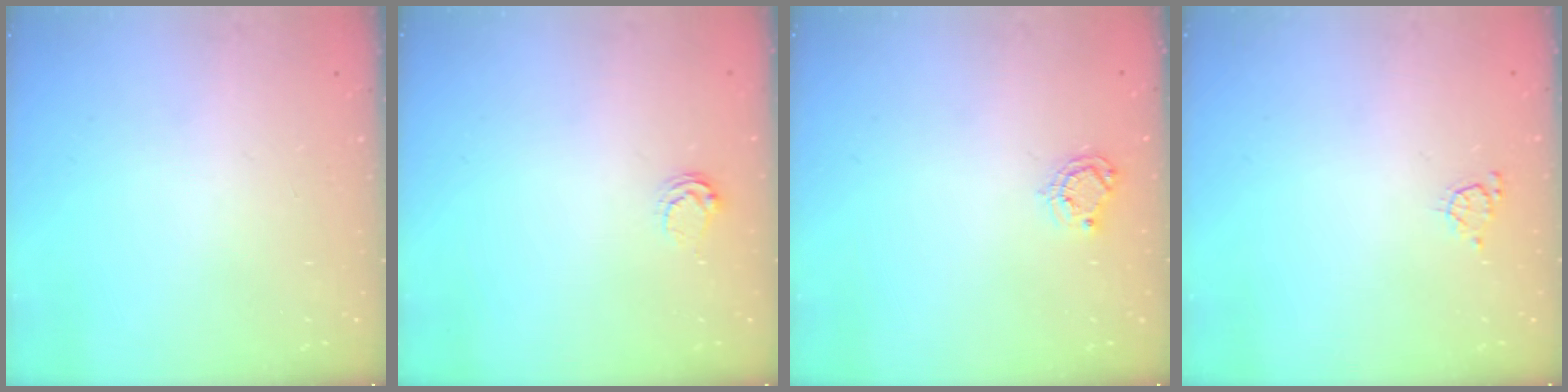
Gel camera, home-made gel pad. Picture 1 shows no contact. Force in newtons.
{"total": 3.3, "press": 3.3, "slide": 0.3}
{"total": 5.8, "press": 5.8, "slide": 0.5}
{"total": 3.9, "press": 3.8, "slide": 0.4}